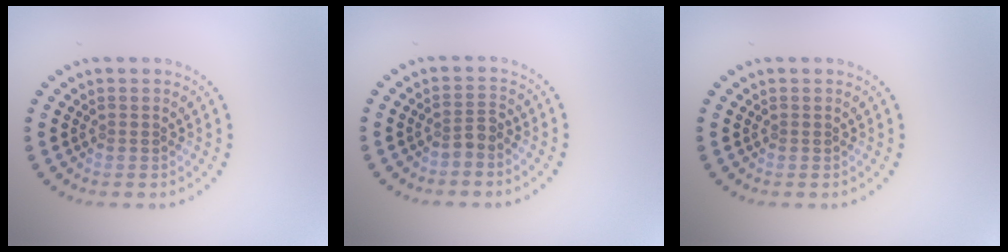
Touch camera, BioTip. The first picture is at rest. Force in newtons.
{"total": 1.4, "press": 1.1, "slide": 1.0}
{"total": 0.0}